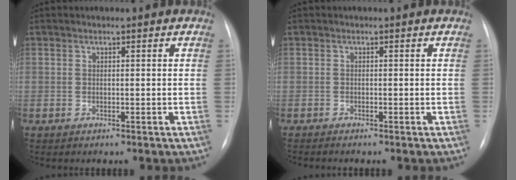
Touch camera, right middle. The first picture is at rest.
{"total": 1.2, "force": [-1.0, -0.1, 0.7], "torque": [-0.011, -0.004, -0.011]}